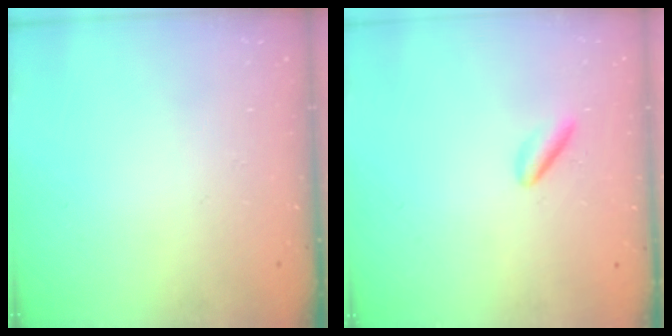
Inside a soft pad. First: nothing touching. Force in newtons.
{"total": 2.8, "press": 2.6, "slide": 0.9}